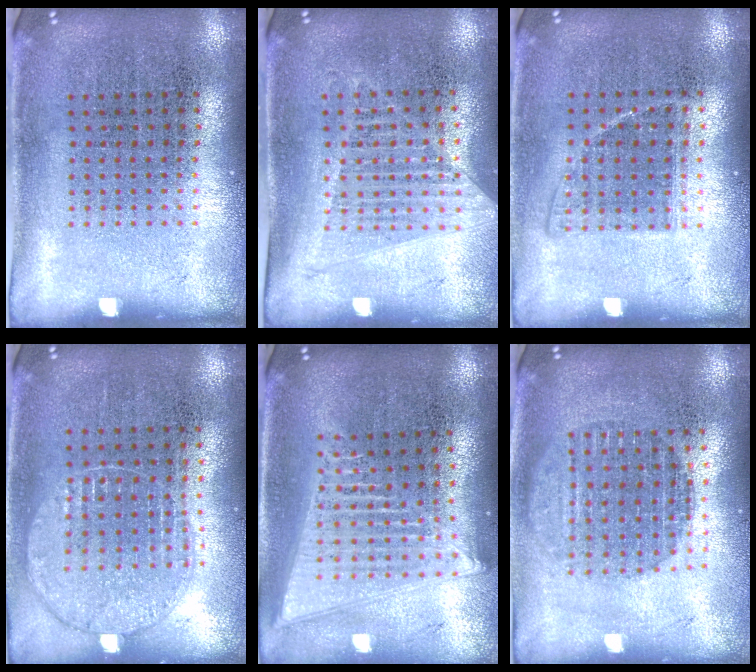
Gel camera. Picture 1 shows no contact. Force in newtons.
{"total": 1.2, "press": 1.1, "slide": 0.5}
{"total": 0.8, "press": 0.8, "slide": 0.3}
{"total": 1.0, "press": 1.0, "slide": 0.1}
{"total": 2.1, "press": 1.8, "slide": 1.1}
{"total": 1.7, "press": 1.4, "slide": 0.9}